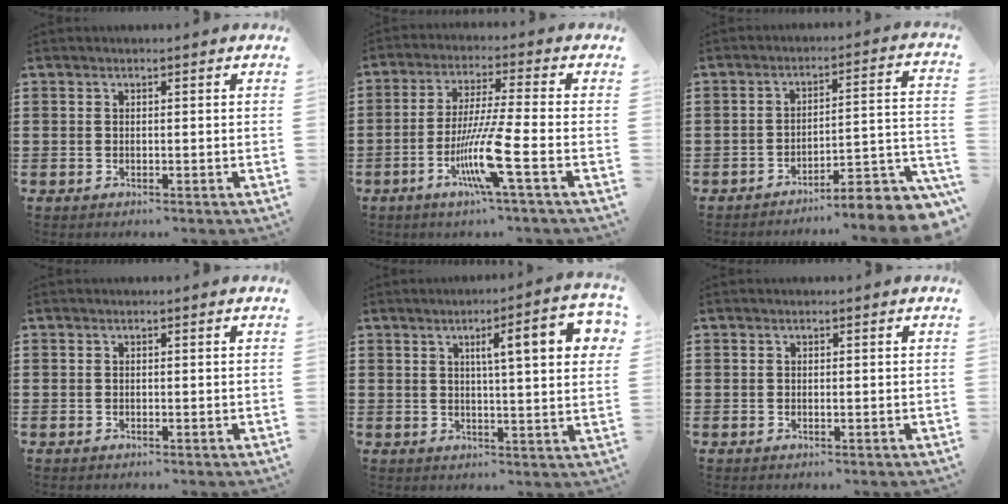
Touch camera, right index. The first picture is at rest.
{"total": 10.4, "force": [-4.2, 0.1, 9.5], "torque": [-0.190, -0.015, -0.083]}
{"total": 5.8, "force": [-5.0, 0.7, 3.0], "torque": [-0.045, -0.014, -0.095]}
{"total": 0.0}
{"total": 9.4, "force": [3.3, 1.5, 8.7], "torque": [-0.146, 0.000, 0.047]}
{"total": 0.0}